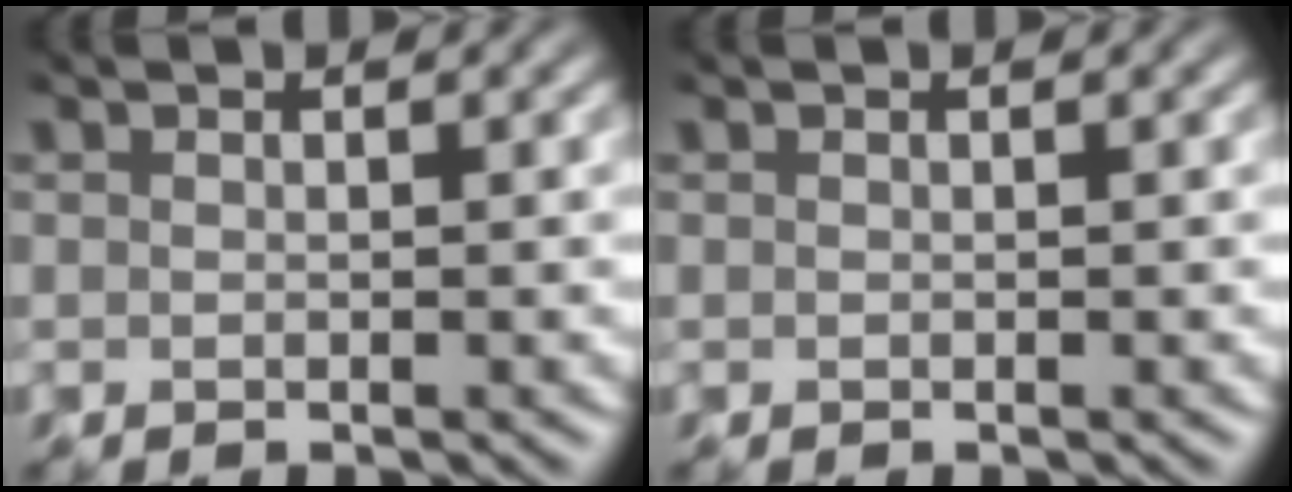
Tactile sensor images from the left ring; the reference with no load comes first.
{"total": 0.0}